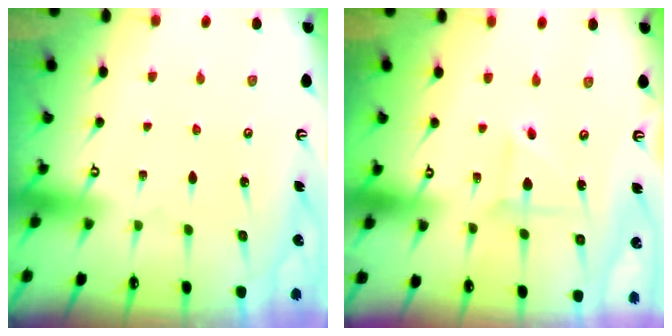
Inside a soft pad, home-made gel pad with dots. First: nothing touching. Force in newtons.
{"total": 3.2, "press": 3.2, "slide": 0.3}